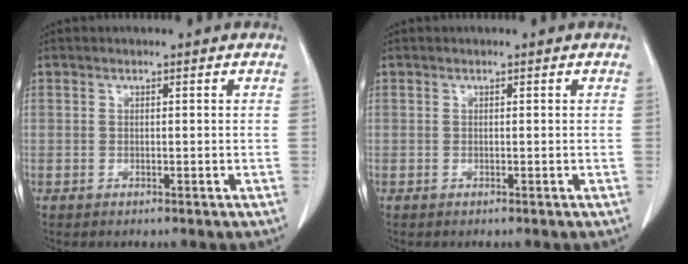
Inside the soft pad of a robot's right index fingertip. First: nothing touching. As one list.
[{"total": 0.0}]